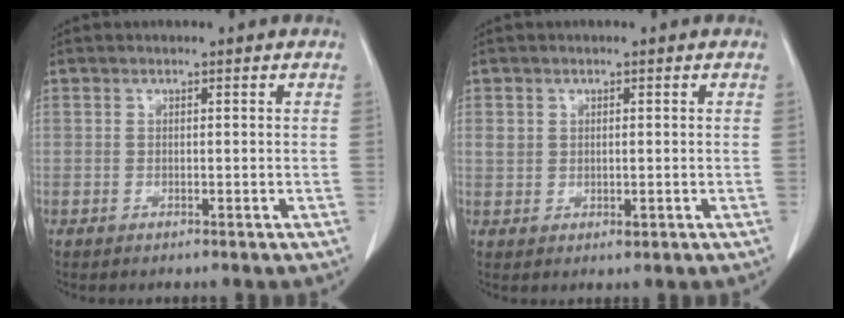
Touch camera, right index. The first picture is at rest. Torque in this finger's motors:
{"motor_torque": [0.18, 0.08, 0.03, 0.02]}